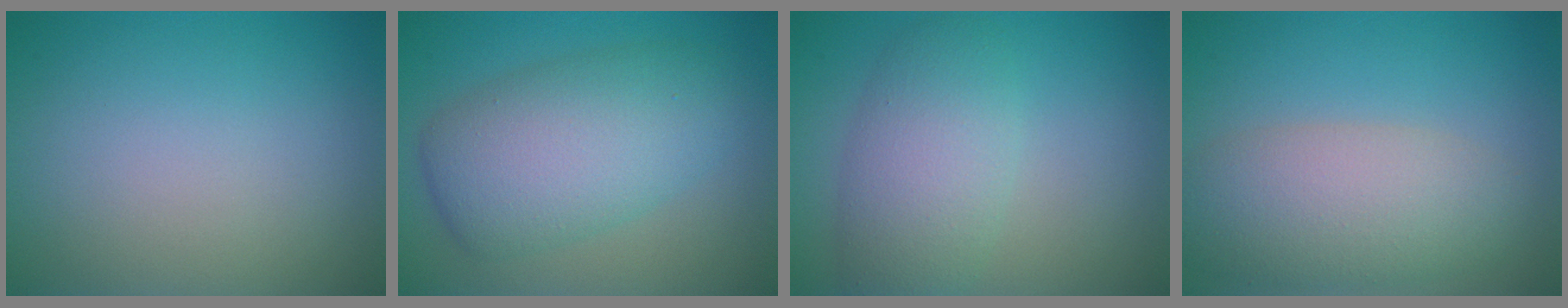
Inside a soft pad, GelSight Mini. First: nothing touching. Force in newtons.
{"total": 7.4, "press": 7.4, "slide": 0.3}
{"total": 5.1, "press": 5.1, "slide": 0.1}
{"total": 6.1, "press": 6.0, "slide": 0.5}